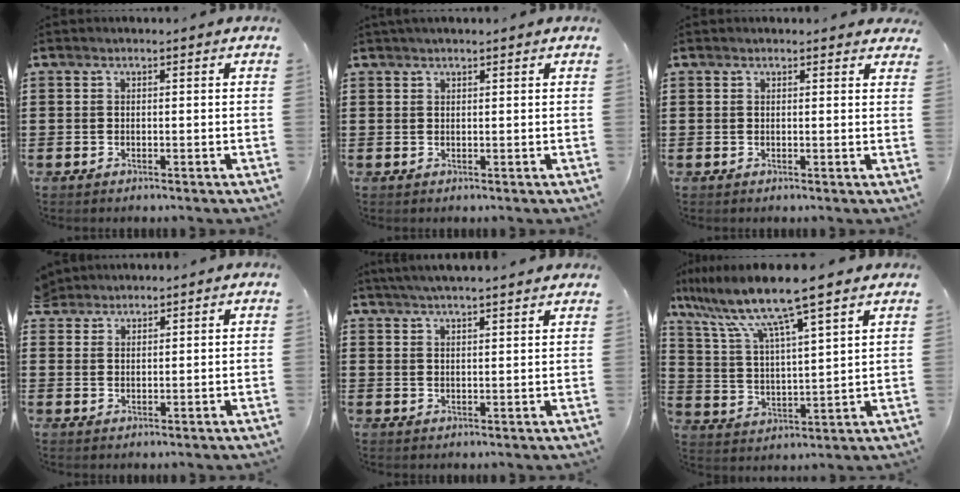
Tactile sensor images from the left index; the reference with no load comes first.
{"total": 0.7, "force": [0.6, 0.0, 0.3], "torque": [-0.007, 0.000, 0.012]}
{"total": 1.0, "force": [0.9, 0.2, 0.3], "torque": [0.001, -0.002, 0.015]}
{"total": 2.0, "force": [1.9, 0.6, -0.3], "torque": [0.000, 0.004, 0.039]}
{"total": 3.3, "force": [3.1, -0.5, 0.9], "torque": [-0.028, -0.008, 0.056]}
{"total": 9.6, "force": [7.9, 0.1, 5.4], "torque": [-0.138, -0.045, 0.128]}